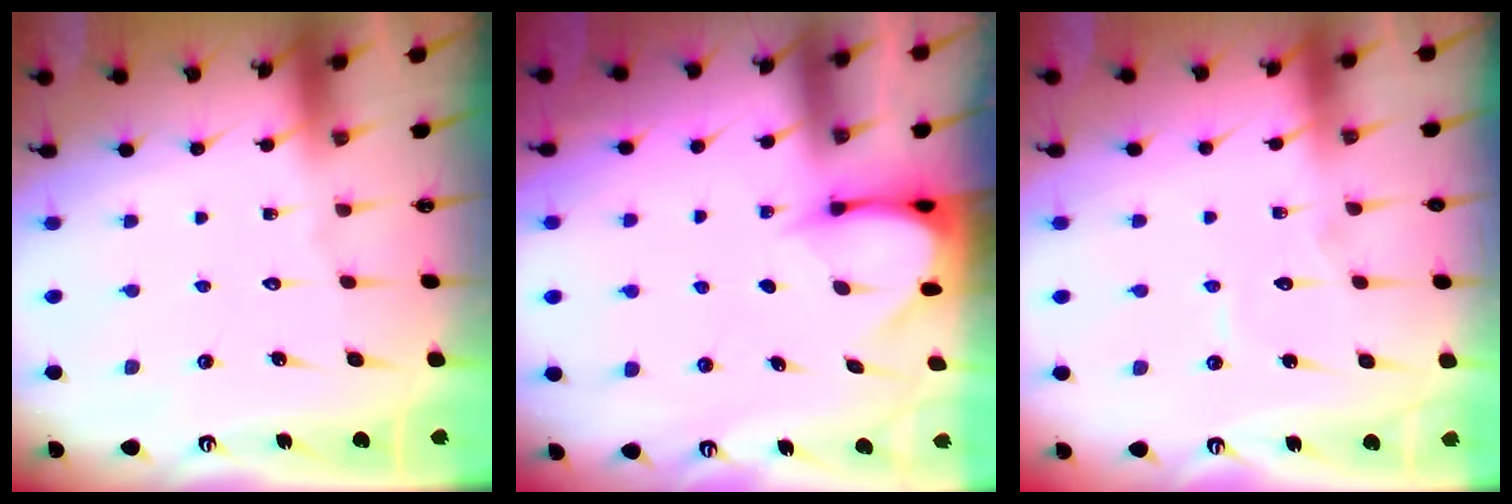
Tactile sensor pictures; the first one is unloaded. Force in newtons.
{"total": 3.7, "press": 3.6, "slide": 0.3}
{"total": 4.3, "press": 4.3, "slide": 0.4}